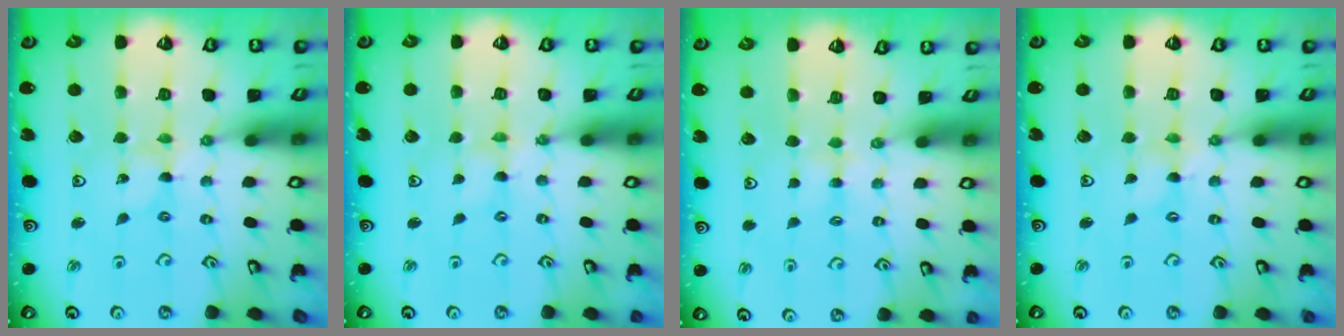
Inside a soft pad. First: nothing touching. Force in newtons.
{"total": 0.0}
{"total": 2.8, "press": 2.7, "slide": 0.5}
{"total": 0.0}